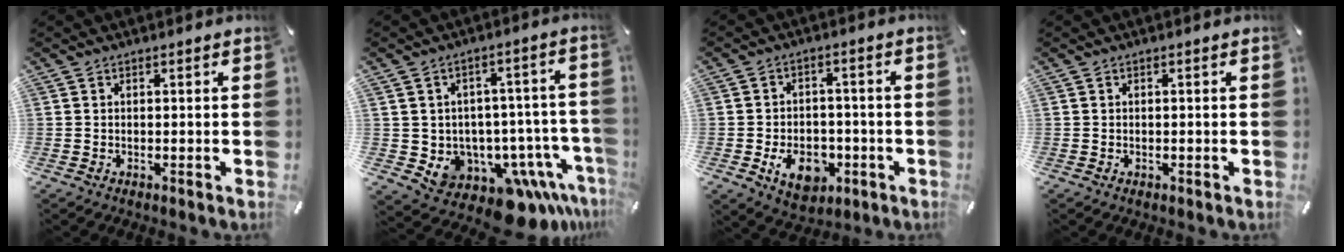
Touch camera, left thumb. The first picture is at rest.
{"total": 10.5, "force": [-5.2, 8.2, 4.0], "torque": [-0.034, 0.004, -0.075]}
{"total": 9.8, "force": [-3.6, 7.0, 5.9], "torque": [-0.100, 0.014, -0.061]}
{"total": 0.0}